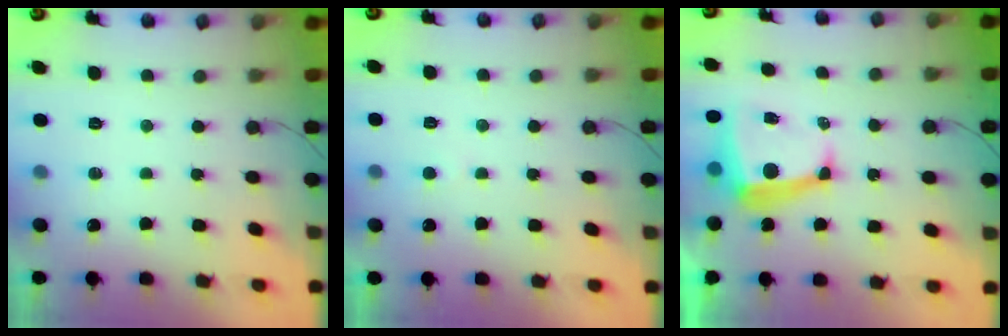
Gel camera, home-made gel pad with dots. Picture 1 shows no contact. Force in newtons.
{"total": 2.7, "press": 2.7, "slide": 0.3}
{"total": 9.1, "press": 9.0, "slide": 0.9}